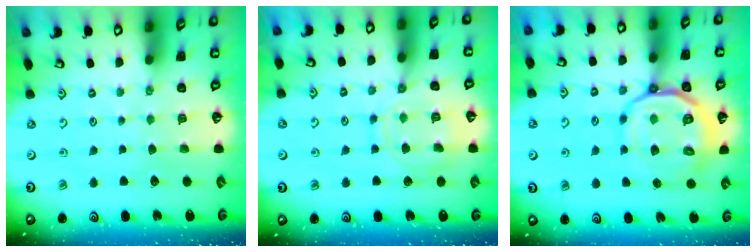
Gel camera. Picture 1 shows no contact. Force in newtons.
{"total": 12.1, "press": 12.0, "slide": 0.9}
{"total": 16.7, "press": 16.5, "slide": 2.6}